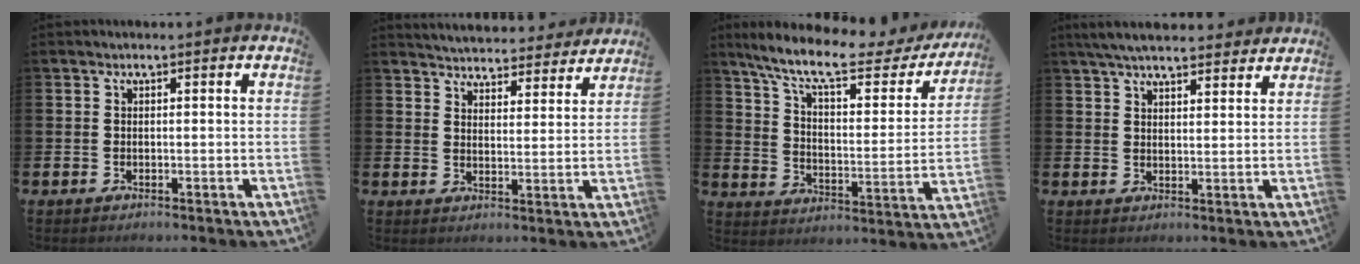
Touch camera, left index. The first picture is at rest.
{"total": 4.9, "force": [4.9, 0.7, -0.2], "torque": [-0.007, -0.041, 0.084]}
{"total": 11.1, "force": [9.1, 2.7, 5.7], "torque": [-0.143, -0.050, 0.152]}
{"total": 5.5, "force": [5.2, 1.0, 1.5], "torque": [-0.043, -0.015, 0.096]}